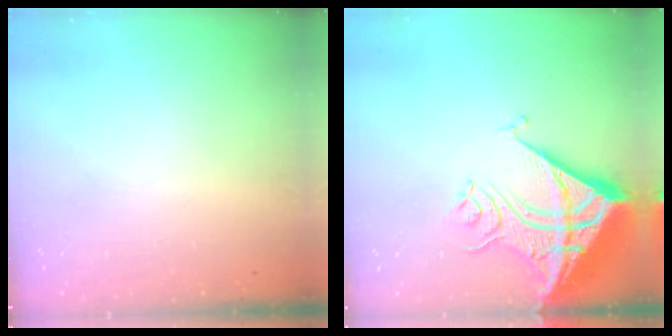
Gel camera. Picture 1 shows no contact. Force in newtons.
{"total": 18.3, "press": 18.1, "slide": 2.4}